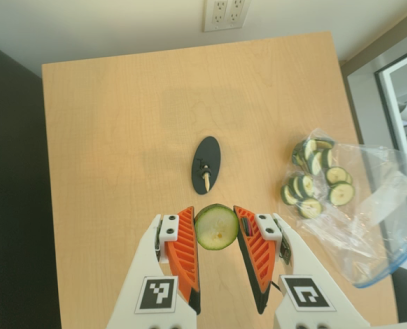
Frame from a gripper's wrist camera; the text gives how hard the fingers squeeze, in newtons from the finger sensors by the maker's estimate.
{"total": 9.5, "left": 9.6, "right": 9.4}